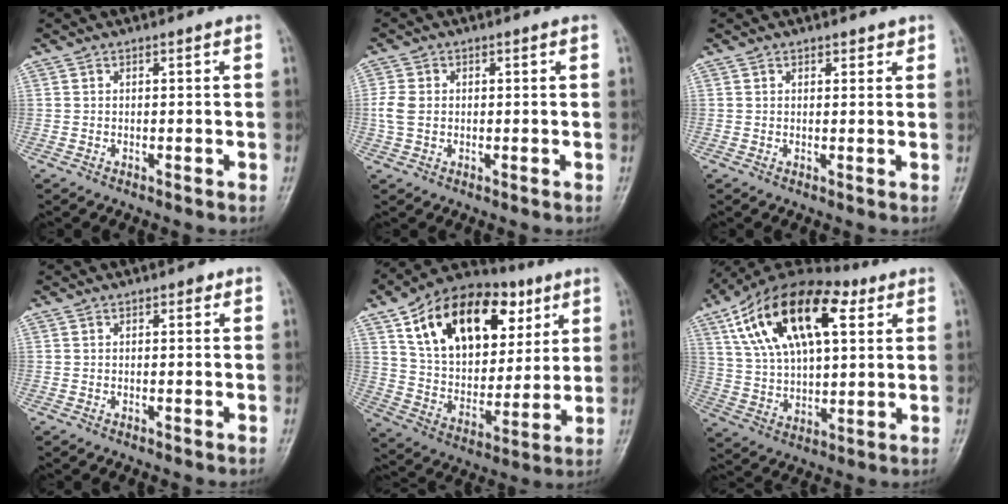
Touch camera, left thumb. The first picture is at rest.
{"total": 3.9, "force": [-0.1, 3.1, 2.4], "torque": [-0.053, 0.007, -0.003]}
{"total": 1.4, "force": [1.0, 1.0, 0.4], "torque": [0.011, -0.006, 0.010]}
{"total": 0.8, "force": [0.3, 0.6, 0.4], "torque": [0.004, 0.001, 0.000]}
{"total": 24.8, "force": [10.6, 15.4, 16.2], "torque": [-0.229, -0.012, 0.177]}
{"total": 23.1, "force": [9.2, 11.6, 17.7], "torque": [-0.292, 0.002, 0.158]}